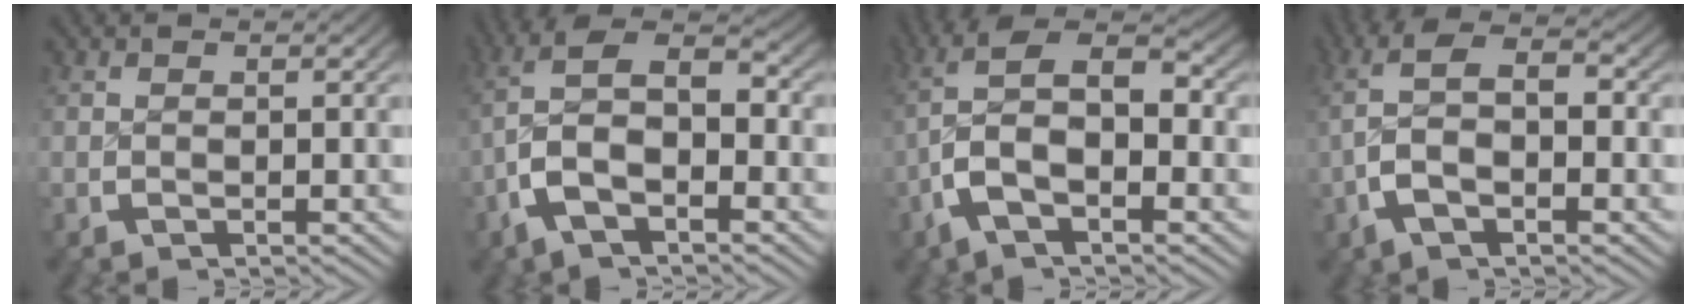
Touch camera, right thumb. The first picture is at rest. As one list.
[{"total": 9.6, "force": [0.1, 5.7, 7.7], "torque": [-0.153, -0.014, -0.001]}, {"total": 10.4, "force": [0.5, 5.8, 8.6], "torque": [-0.173, -0.014, 0.006]}, {"total": 7.3, "force": [0.4, 3.8, 6.2], "torque": [-0.131, 0.000, 0.004]}]